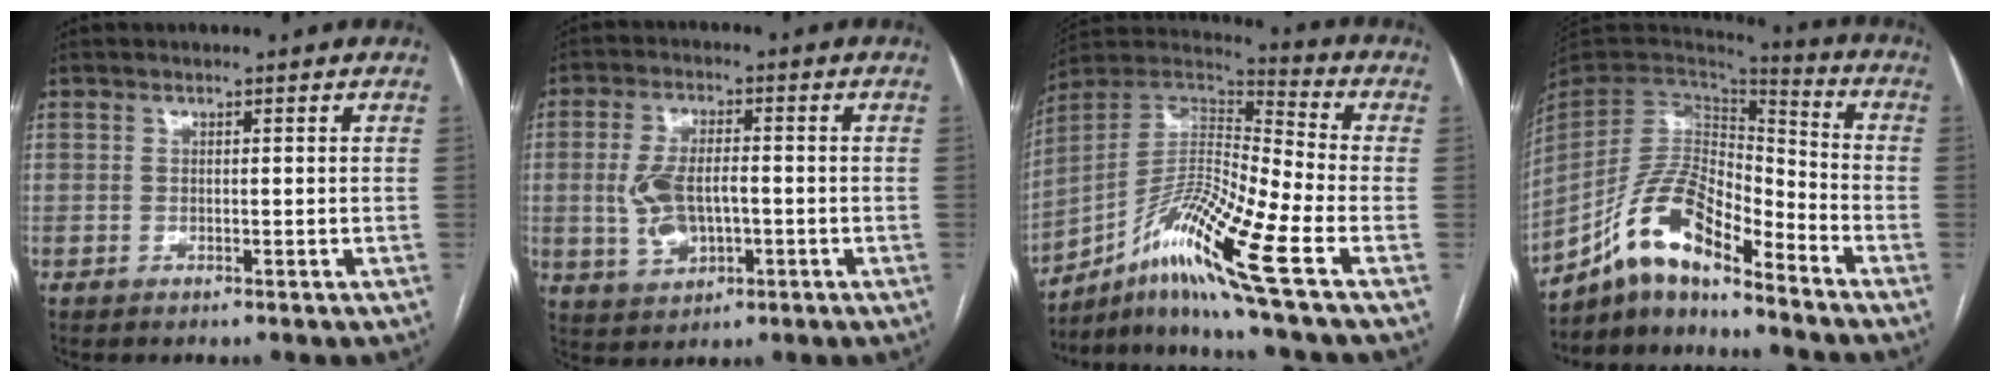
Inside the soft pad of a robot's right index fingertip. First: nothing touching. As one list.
[{"total": 7.5, "force": [-0.9, 3.9, 6.3], "torque": [-0.133, 0.008, -0.007]}, {"total": 18.6, "force": [-8.4, 0.7, 16.6], "torque": [-0.327, 0.001, -0.150]}, {"total": 13.2, "force": [-9.5, 3.7, 8.4], "torque": [-0.165, 0.028, -0.176]}]